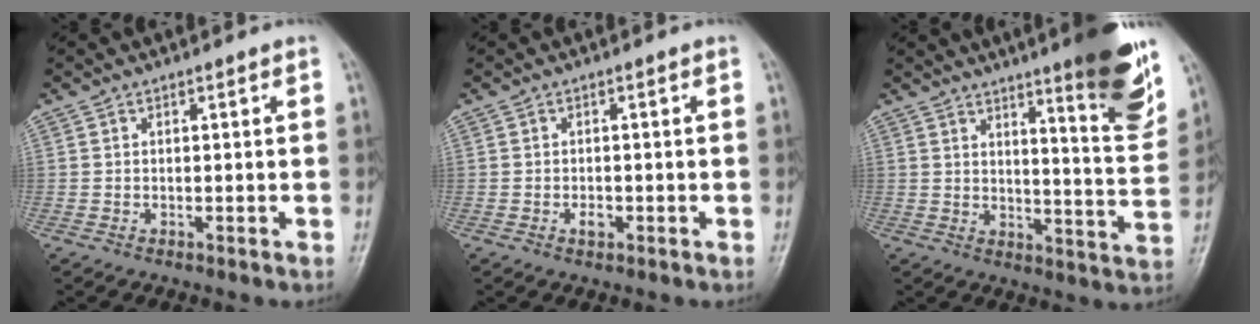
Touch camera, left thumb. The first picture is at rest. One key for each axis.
{"total": 1.6, "fx": -0.6, "fy": 1.0, "fz": 1.1, "tx": -0.014, "ty": 0.003, "tz": -0.009}
{"total": 14.9, "fx": 9.2, "fy": 2.2, "fz": 11.5, "tx": -0.130, "ty": -0.063, "tz": 0.131}